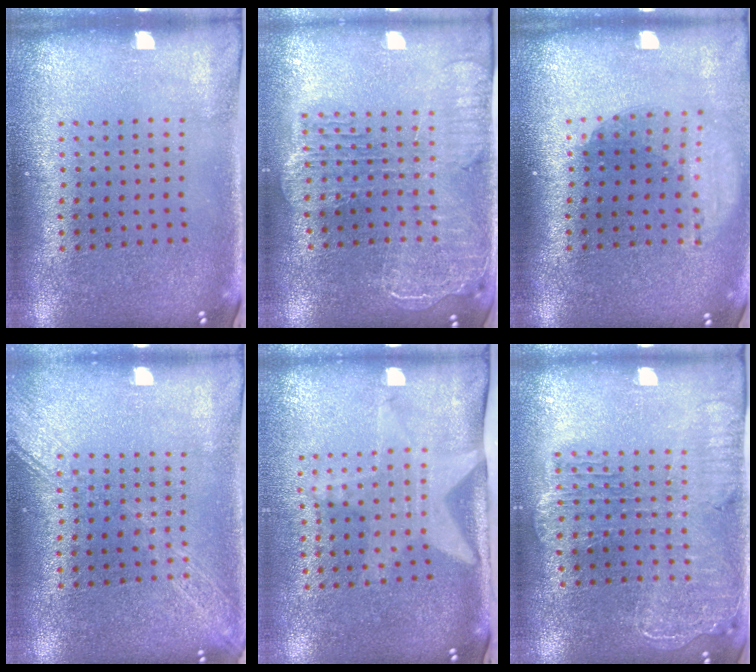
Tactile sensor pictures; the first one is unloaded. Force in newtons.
{"total": 2.5, "press": 2.2, "slide": 1.2}
{"total": 1.8, "press": 1.4, "slide": 1.2}
{"total": 1.6, "press": 1.5, "slide": 0.2}
{"total": 2.1, "press": 1.5, "slide": 1.4}
{"total": 2.1, "press": 1.9, "slide": 0.9}